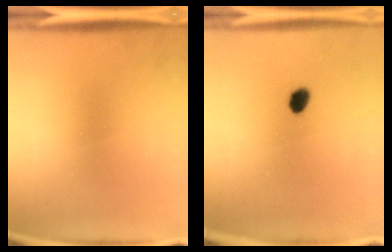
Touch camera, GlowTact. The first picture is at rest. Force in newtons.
{"total": 2.7}